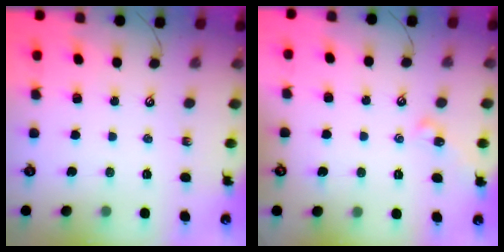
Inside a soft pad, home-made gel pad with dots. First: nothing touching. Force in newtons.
{"total": 2.6, "press": 2.6, "slide": 0.6}